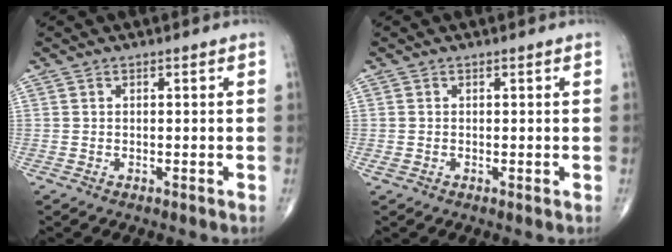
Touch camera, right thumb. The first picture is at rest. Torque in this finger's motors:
{"motor_torque": [0.88, 0.60, -0.06, -0.28, 0.05]}